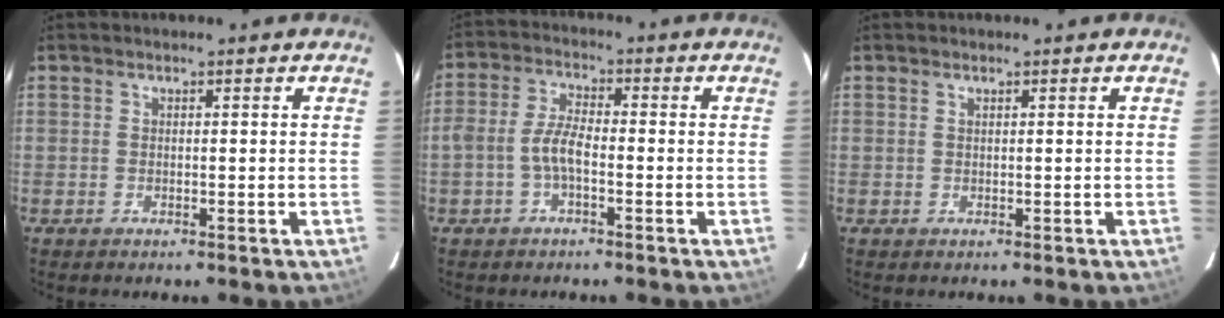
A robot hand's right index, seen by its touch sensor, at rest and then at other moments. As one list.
[{"total": 4.7, "force": [-1.8, 1.8, 4.0], "torque": [-0.089, 0.014, -0.037]}, {"total": 0.0}]